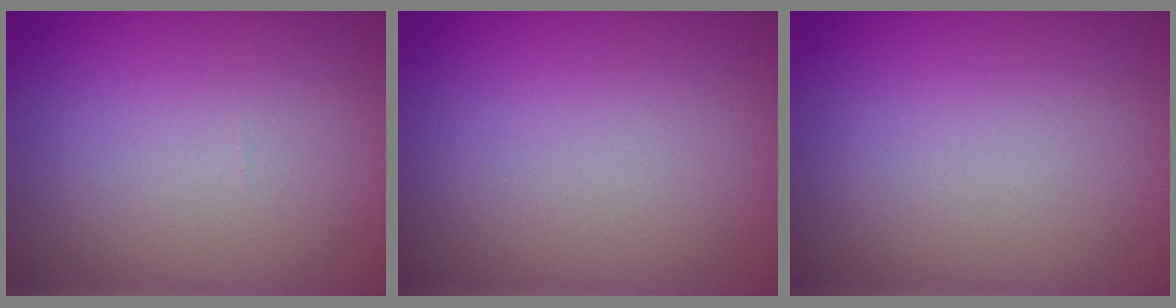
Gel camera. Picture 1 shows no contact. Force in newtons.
{"total": 0.0}
{"total": 0.0}